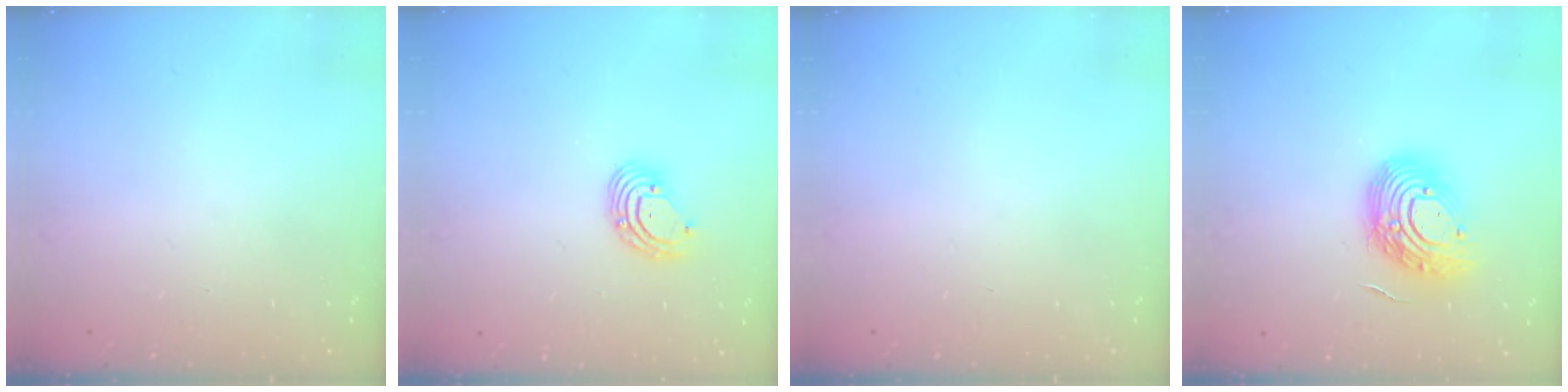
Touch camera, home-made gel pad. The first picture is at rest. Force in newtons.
{"total": 5.6, "press": 5.6, "slide": 0.5}
{"total": 0.0}
{"total": 14.8, "press": 14.7, "slide": 1.5}